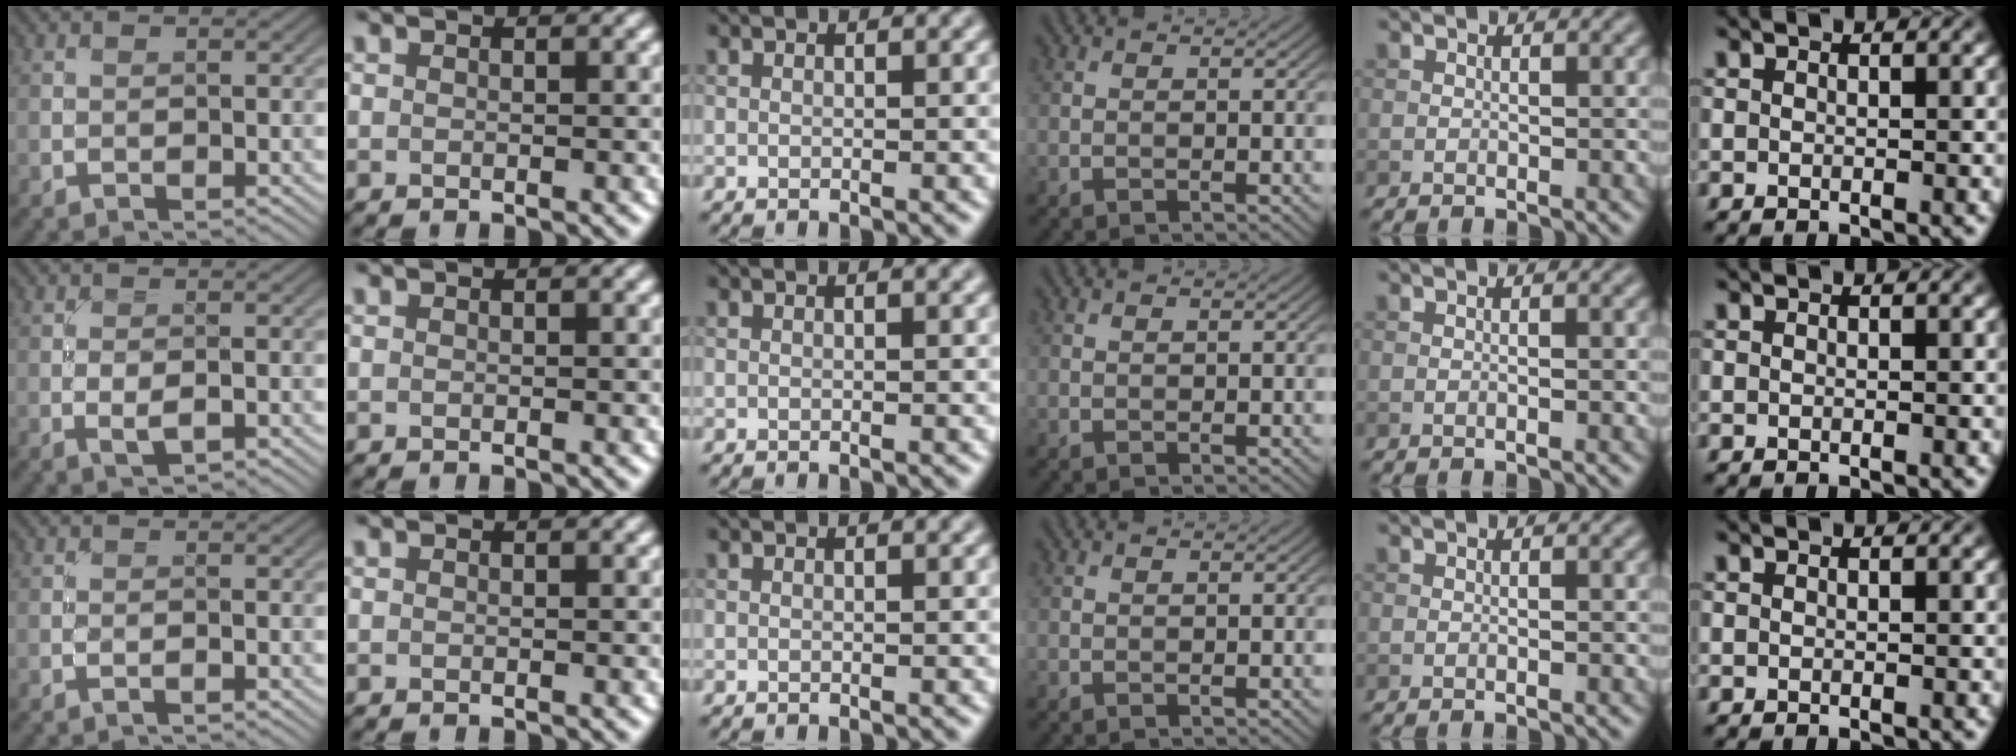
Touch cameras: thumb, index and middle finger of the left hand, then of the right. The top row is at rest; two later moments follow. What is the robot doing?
{"motion": "unscrew", "object": "medicine bottle"}